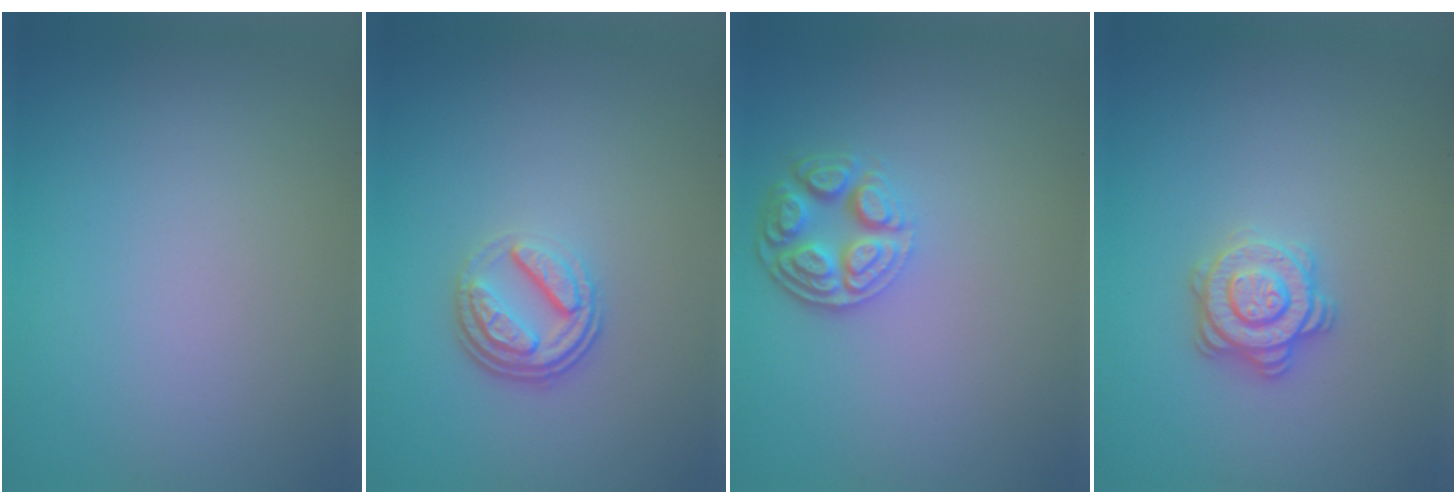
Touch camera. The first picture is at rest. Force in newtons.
{"total": 3.7, "press": 2.6, "slide": 2.6}
{"total": 3.7, "press": 3.1, "slide": 2.0}
{"total": 2.9, "press": 2.8, "slide": 0.9}